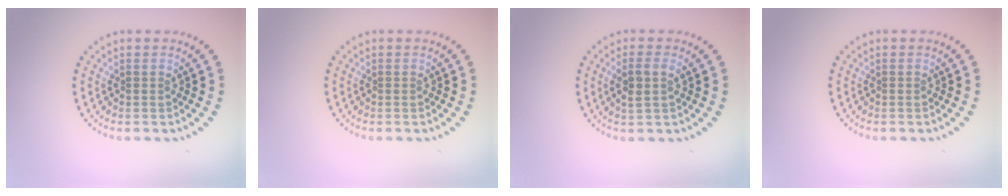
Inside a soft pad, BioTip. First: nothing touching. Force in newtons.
{"total": 0.0}
{"total": 2.0, "press": 1.8, "slide": 0.7}
{"total": 0.0}